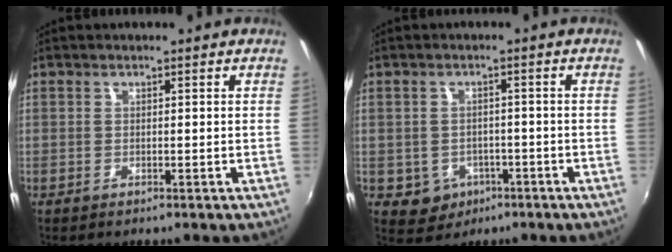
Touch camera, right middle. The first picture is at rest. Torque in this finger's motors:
{"motor_torque": [0.20, -0.15, -0.01, 0.00]}